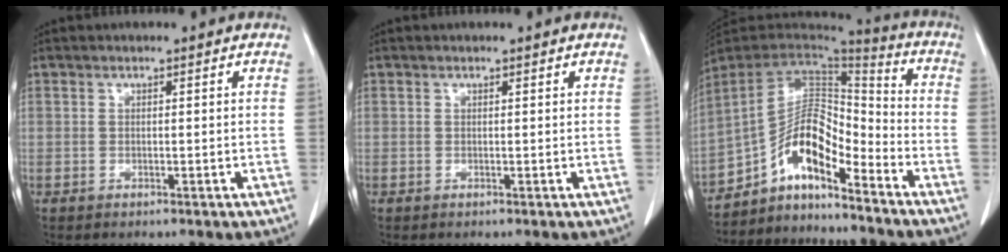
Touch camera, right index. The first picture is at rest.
{"total": 0.0}
{"total": 11.7, "force": [-8.3, 3.1, 7.6], "torque": [-0.126, 0.032, -0.147]}